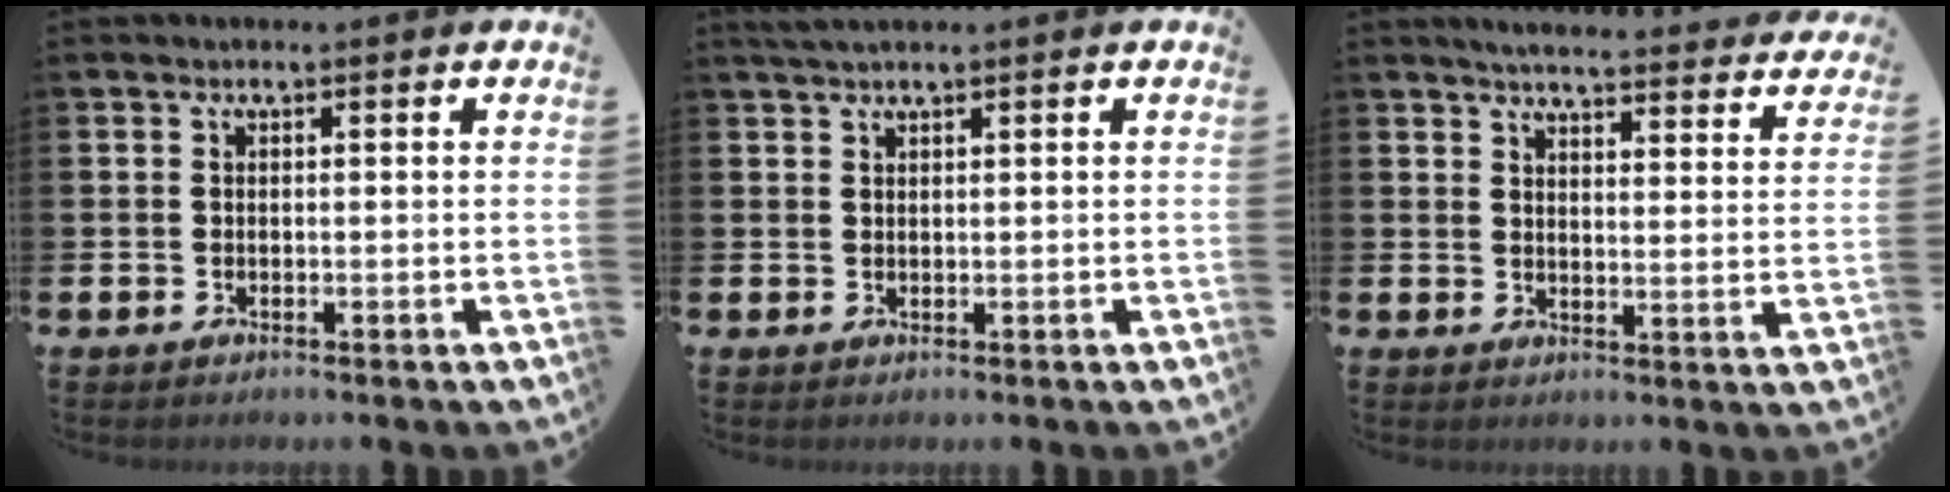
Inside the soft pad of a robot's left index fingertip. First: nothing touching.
{"total": 1.7, "force": [1.5, 0.0, 0.7], "torque": [-0.020, 0.005, 0.028]}
{"total": 4.9, "force": [4.8, 0.1, 1.0], "torque": [-0.033, -0.035, 0.080]}